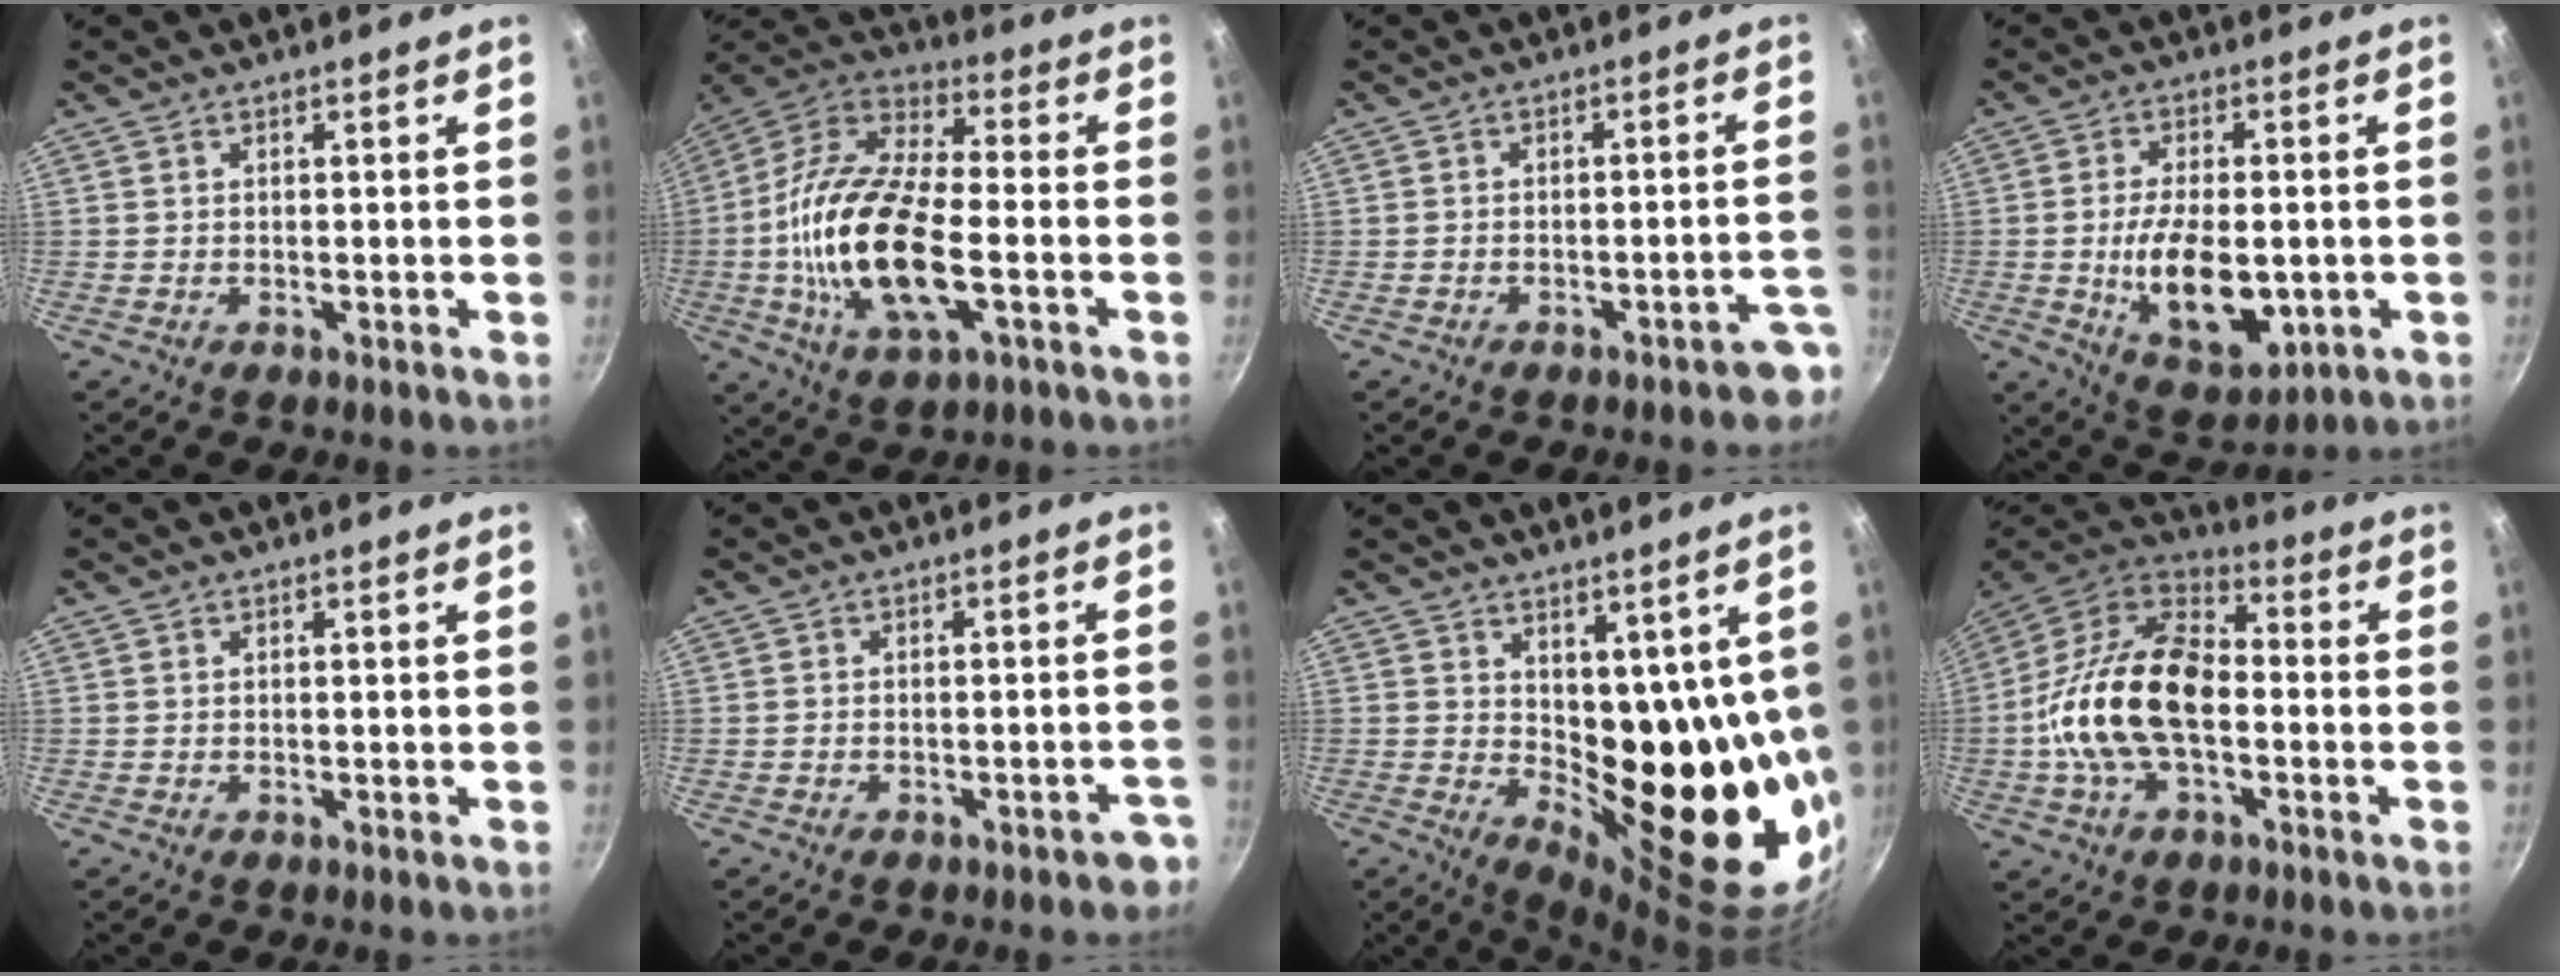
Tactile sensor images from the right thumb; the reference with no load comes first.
{"total": 21.8, "force": [-3.9, 9.7, 19.1], "torque": [-0.369, 0.025, -0.088]}
{"total": 5.3, "force": [-3.6, 2.0, 3.3], "torque": [-0.008, 0.052, -0.031]}
{"total": 14.5, "force": [-2.0, 7.7, 12.1], "torque": [-0.188, -0.005, -0.020]}
{"total": 0.0}
{"total": 3.9, "force": [-2.7, 1.7, 2.3], "torque": [-0.011, 0.039, -0.017]}
{"total": 18.7, "force": [3.5, 9.9, 15.5], "torque": [-0.150, -0.061, 0.071]}
{"total": 20.3, "force": [-2.2, 11.9, 16.3], "torque": [-0.285, 0.040, -0.055]}